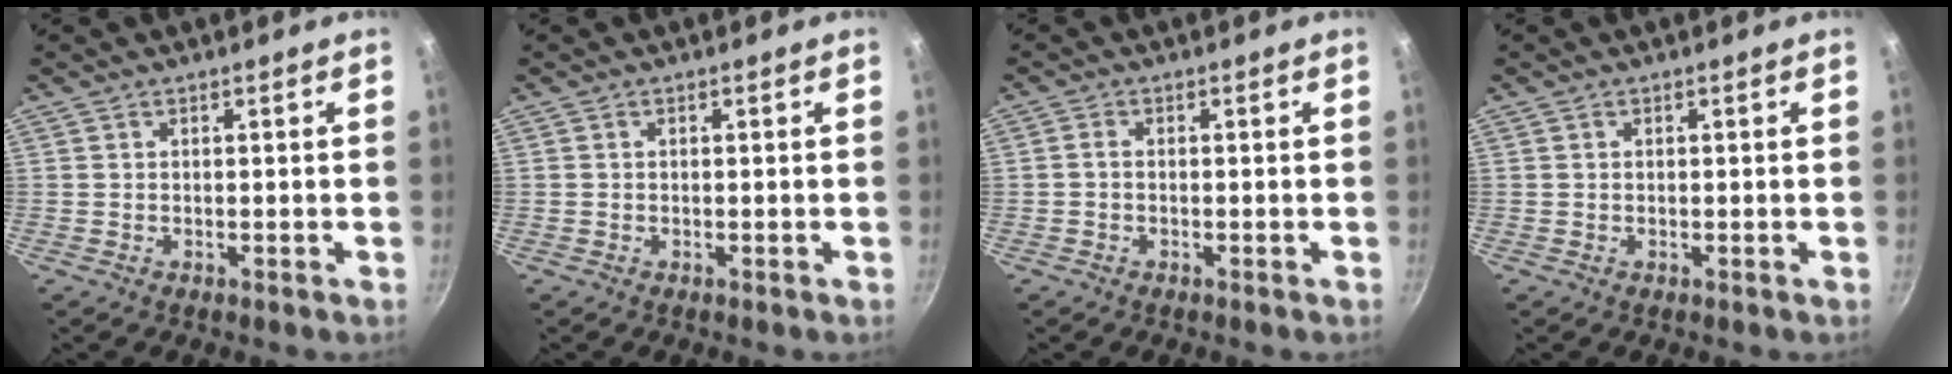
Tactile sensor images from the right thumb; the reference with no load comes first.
{"total": 0.0}
{"total": 1.2, "force": [-0.3, 0.8, 0.8], "torque": [-0.016, 0.008, -0.008]}
{"total": 0.0}